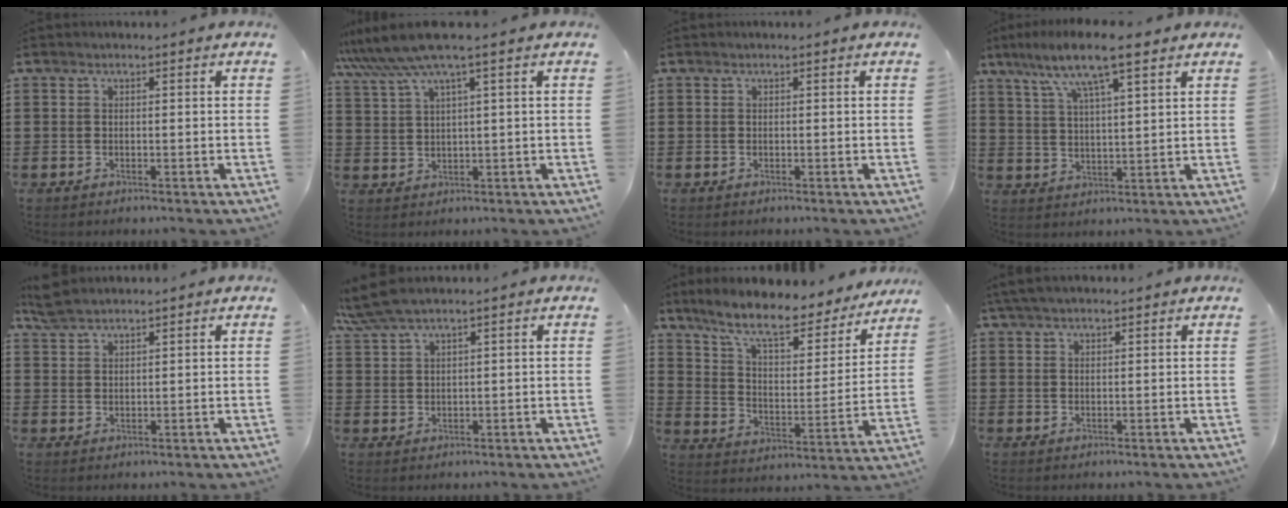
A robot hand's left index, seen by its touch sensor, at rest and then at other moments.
{"total": 6.6, "force": [4.2, -0.2, 5.1], "torque": [-0.126, -0.014, 0.070]}
{"total": 0.0}
{"total": 9.0, "force": [6.3, 1.3, 6.3], "torque": [-0.139, -0.013, 0.108]}
{"total": 3.5, "force": [3.0, 0.9, 1.4], "torque": [-0.036, 0.001, 0.058]}
{"total": 4.1, "force": [3.0, 0.3, 2.7], "torque": [-0.059, 0.001, 0.056]}
{"total": 10.0, "force": [8.4, 1.6, 5.2], "torque": [-0.126, -0.049, 0.141]}
{"total": 2.3, "force": [1.8, 0.6, 1.3], "torque": [-0.028, 0.004, 0.034]}